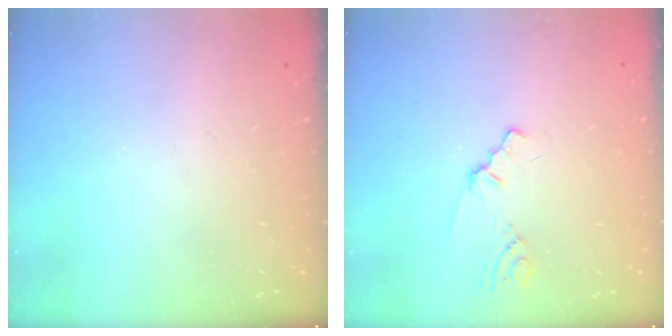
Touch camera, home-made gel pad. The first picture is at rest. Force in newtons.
{"total": 0.8, "press": 0.8, "slide": 0.2}